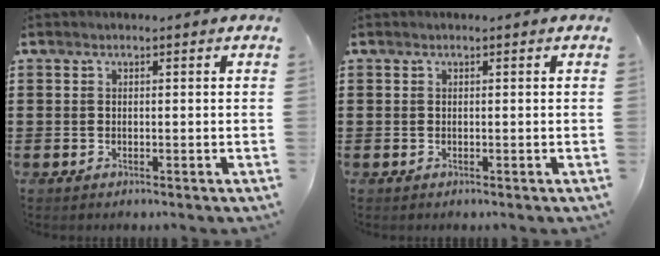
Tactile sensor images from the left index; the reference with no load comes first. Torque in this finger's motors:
{"motor_torque": [-0.02, -0.02, 0.00, -0.01]}